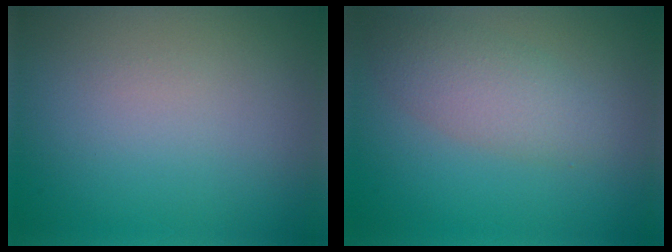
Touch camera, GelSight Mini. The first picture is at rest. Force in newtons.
{"total": 3.3, "press": 3.3, "slide": 0.2}